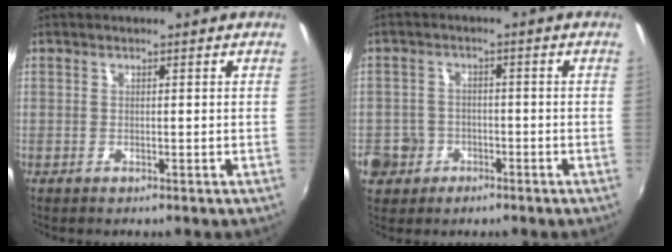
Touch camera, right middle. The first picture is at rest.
{"total": 7.3, "force": [-2.7, 6.5, 1.8], "torque": [-0.070, 0.016, -0.039]}